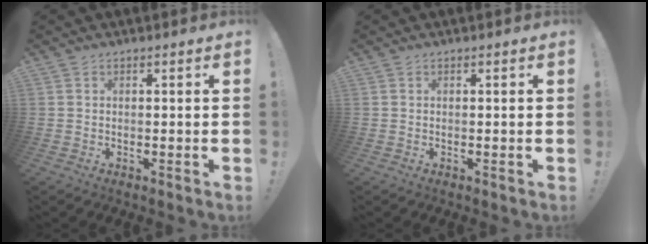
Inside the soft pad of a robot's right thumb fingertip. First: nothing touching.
{"total": 0.0}